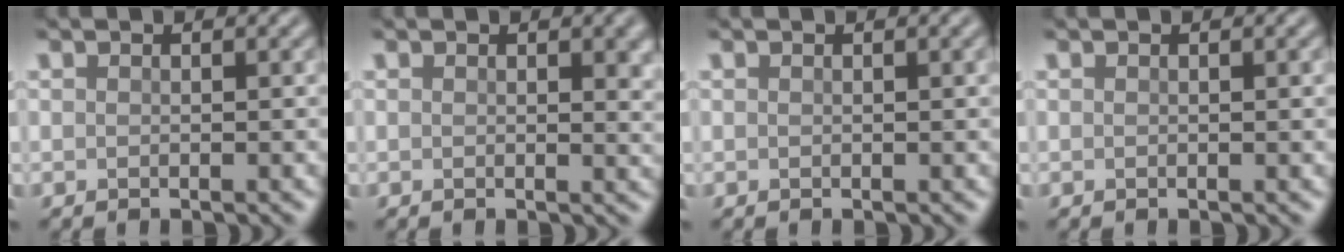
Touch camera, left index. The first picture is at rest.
{"total": 2.3, "force": [0.7, 0.7, 2.1], "torque": [-0.017, -0.002, 0.009]}
{"total": 0.8, "force": [0.2, 0.2, 0.7], "torque": [-0.007, 0.004, 0.001]}
{"total": 0.7, "force": [0.1, 0.2, 0.7], "torque": [-0.005, 0.003, 0.000]}